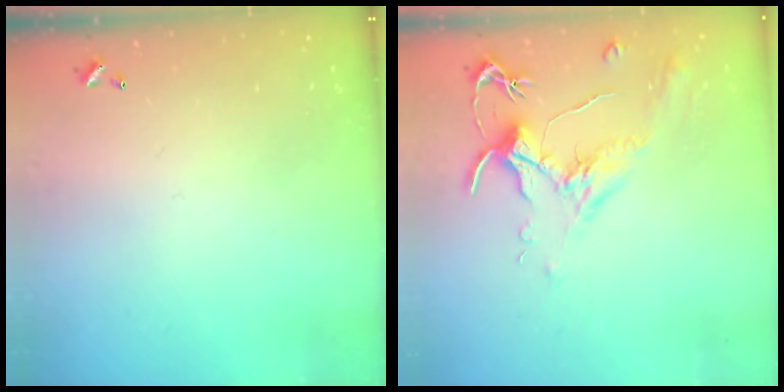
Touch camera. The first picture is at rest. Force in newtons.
{"total": 1.9, "press": 1.9, "slide": 0.6}